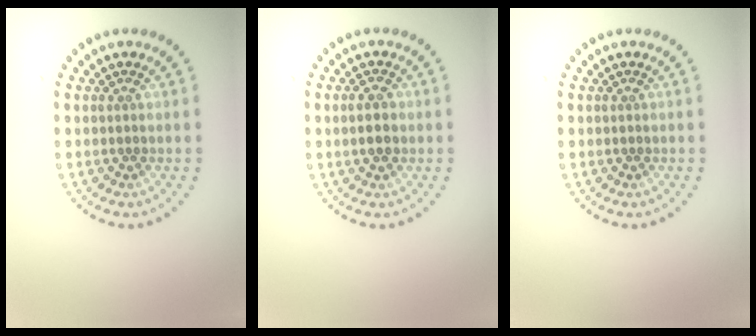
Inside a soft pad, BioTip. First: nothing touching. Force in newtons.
{"total": 1.7, "press": 1.7, "slide": 0.1}
{"total": 0.0}